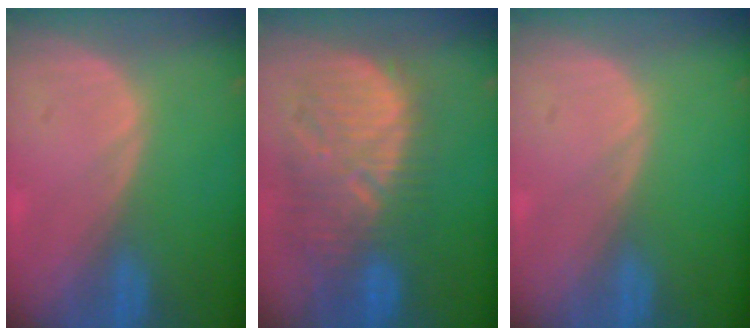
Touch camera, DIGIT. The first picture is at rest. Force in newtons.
{"total": 12.0, "press": 11.3, "slide": 4.1}
{"total": 0.0}